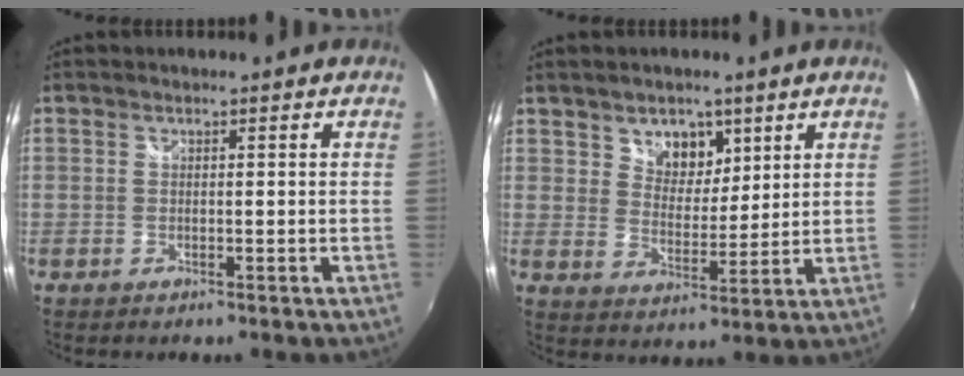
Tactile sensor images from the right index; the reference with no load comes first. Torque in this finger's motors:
{"motor_torque": [0.05, 0.07, 0.00, 0.01]}